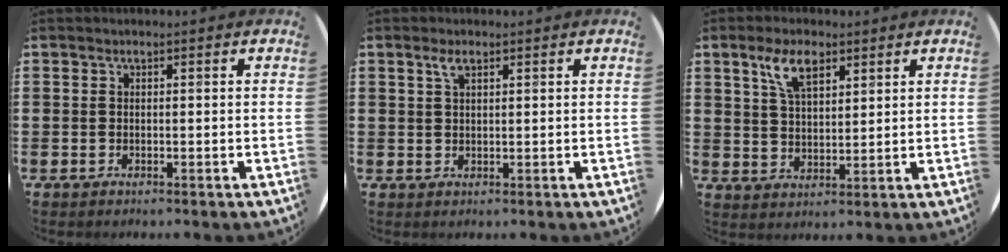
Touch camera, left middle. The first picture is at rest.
{"total": 1.9, "force": [1.2, 0.6, 1.4], "torque": [-0.021, 0.002, 0.019]}
{"total": 6.0, "force": [3.7, 2.7, 4.0], "torque": [-0.080, 0.007, 0.064]}